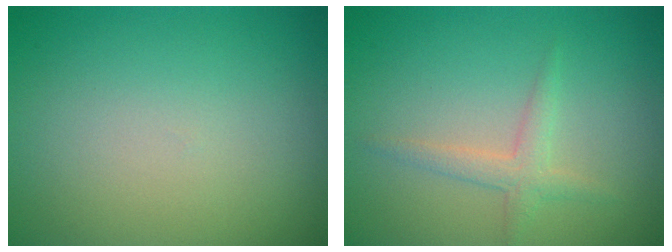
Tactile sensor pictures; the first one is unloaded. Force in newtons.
{"total": 2.3, "press": 2.3, "slide": 0.1}